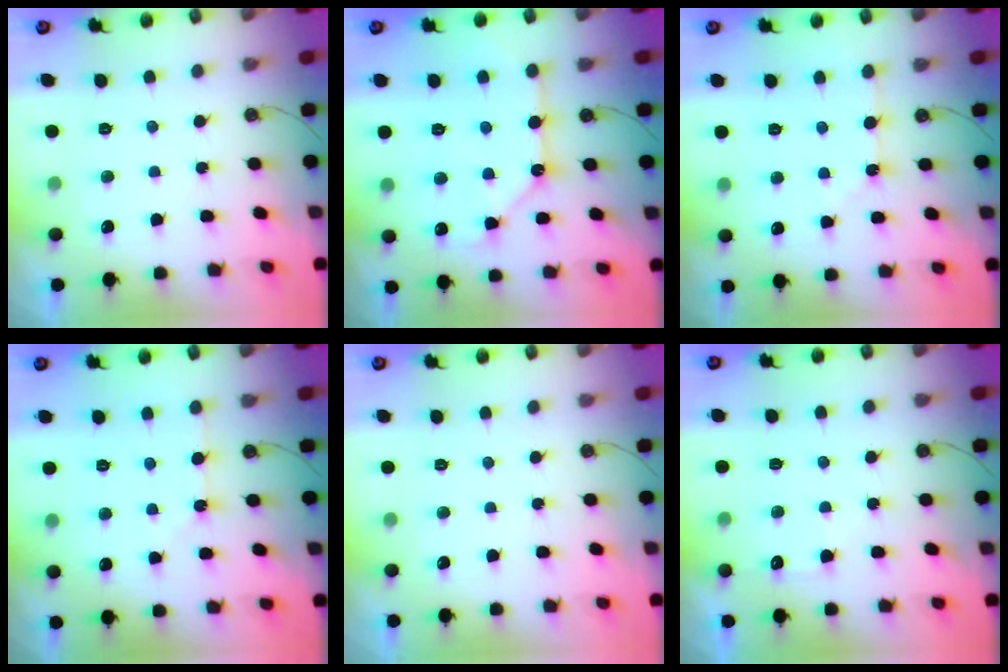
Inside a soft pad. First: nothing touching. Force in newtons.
{"total": 12.9, "press": 12.9, "slide": 1.3}
{"total": 2.7, "press": 2.6, "slide": 0.5}
{"total": 2.7, "press": 2.7, "slide": 0.4}
{"total": 0.0}
{"total": 5.4, "press": 5.4, "slide": 0.6}